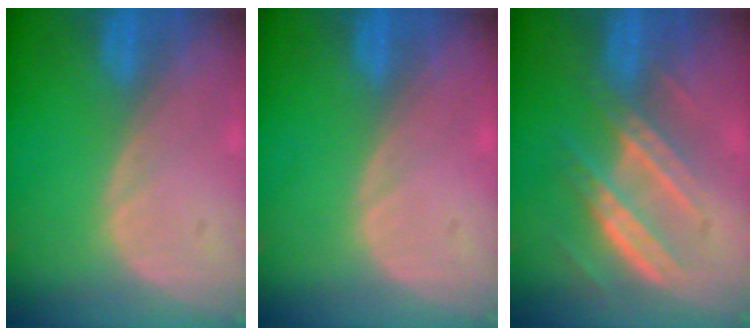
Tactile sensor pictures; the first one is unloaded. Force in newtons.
{"total": 0.0}
{"total": 7.9, "press": 7.0, "slide": 3.6}